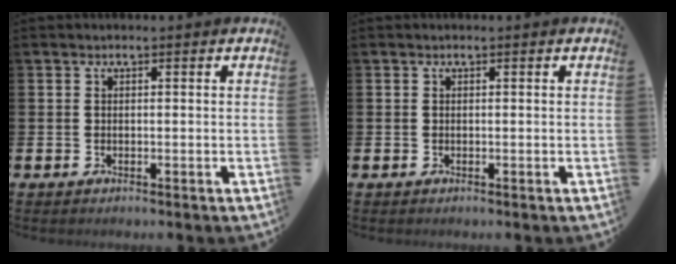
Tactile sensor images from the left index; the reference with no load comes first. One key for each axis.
{"total": 0.0}